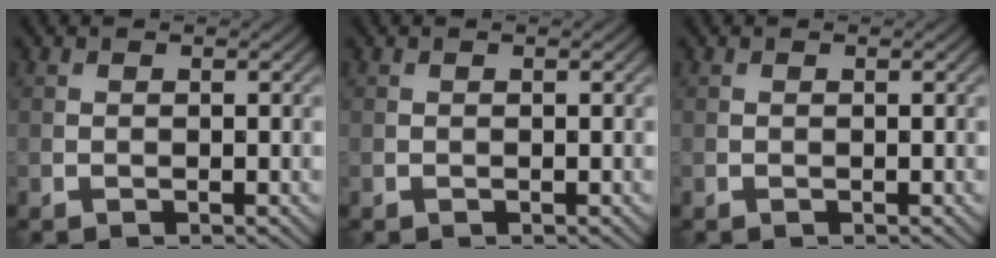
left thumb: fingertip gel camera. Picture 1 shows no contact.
{"total": 0.0}
{"total": 0.0}